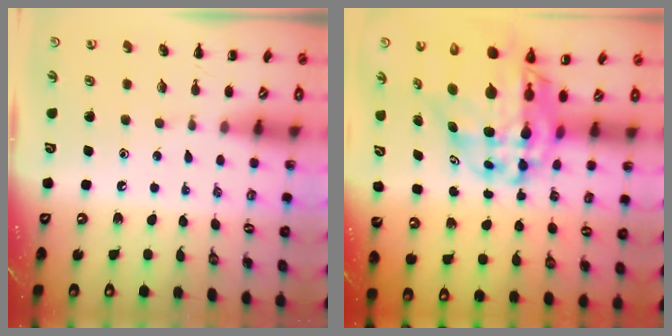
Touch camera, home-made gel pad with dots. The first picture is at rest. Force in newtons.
{"total": 15.8, "press": 15.1, "slide": 4.7}